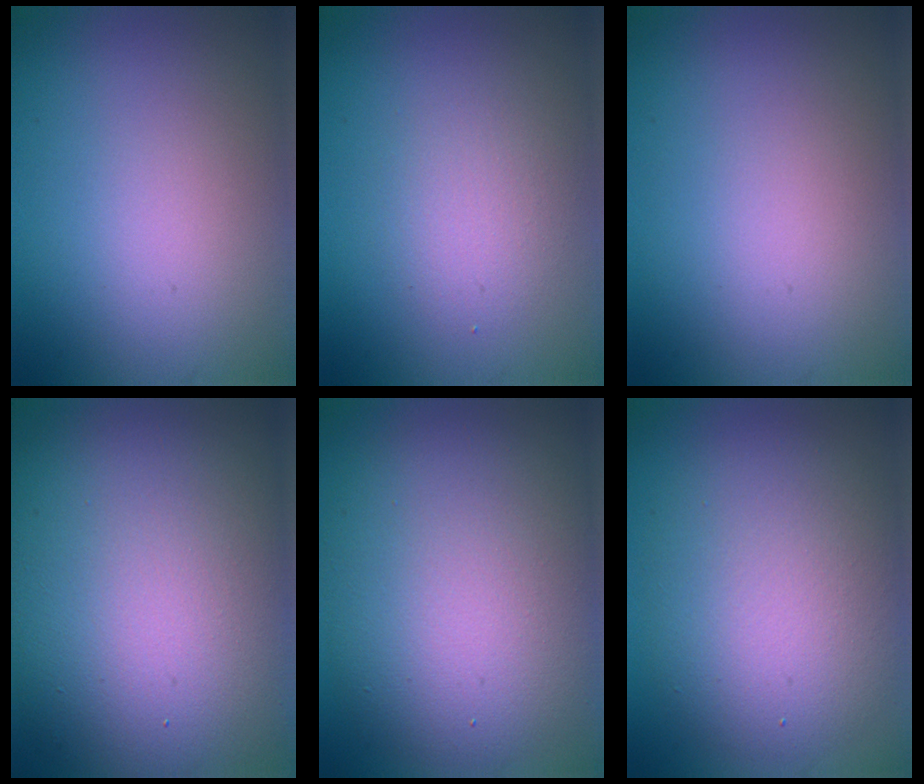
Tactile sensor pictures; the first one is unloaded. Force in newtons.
{"total": 2.4, "press": 2.4, "slide": 0.0}
{"total": 0.0}
{"total": 15.2, "press": 15.2, "slide": 0.5}
{"total": 10.5, "press": 10.5, "slide": 0.9}
{"total": 7.0, "press": 7.0, "slide": 0.2}